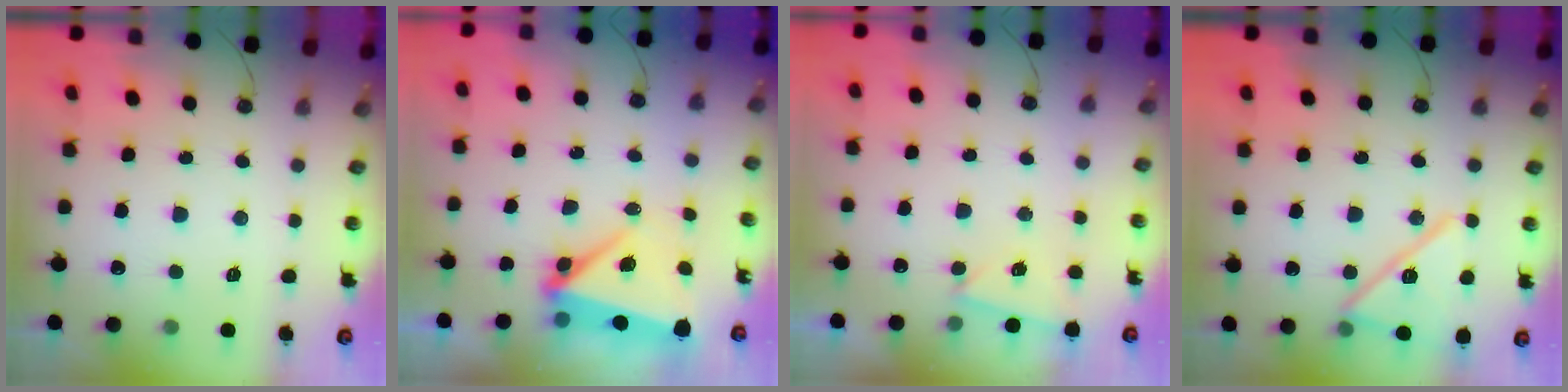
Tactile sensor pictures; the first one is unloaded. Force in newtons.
{"total": 6.5, "press": 6.3, "slide": 1.6}
{"total": 2.1, "press": 1.7, "slide": 1.3}
{"total": 15.0, "press": 15.0, "slide": 0.5}